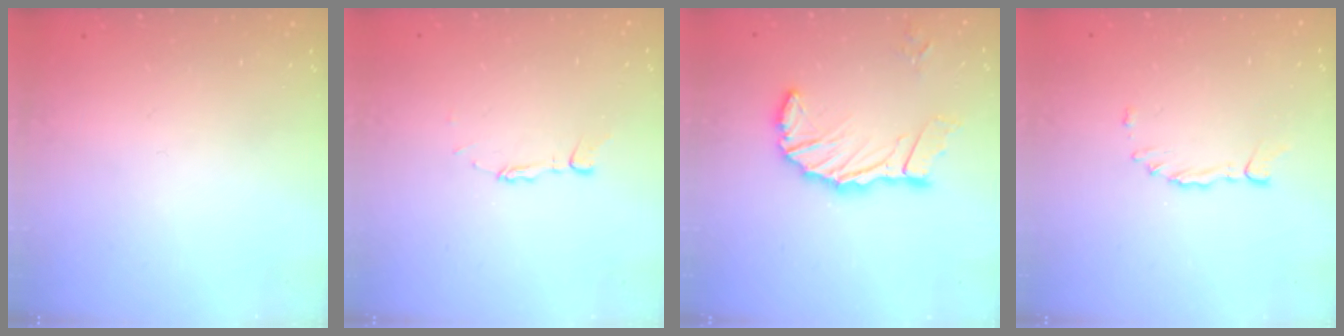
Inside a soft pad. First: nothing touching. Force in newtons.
{"total": 4.1, "press": 4.0, "slide": 0.3}
{"total": 14.4, "press": 14.3, "slide": 1.9}
{"total": 2.2, "press": 2.2, "slide": 0.3}